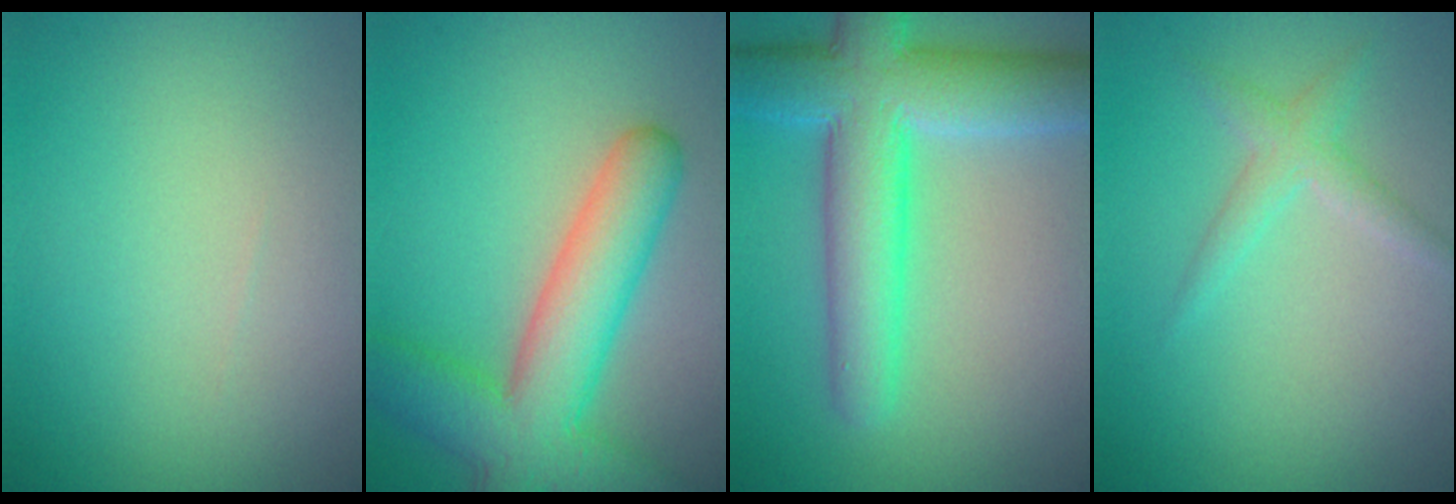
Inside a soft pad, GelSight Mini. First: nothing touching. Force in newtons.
{"total": 7.8, "press": 7.8, "slide": 0.4}
{"total": 8.3, "press": 8.3, "slide": 0.2}
{"total": 1.8, "press": 1.8, "slide": 0.1}